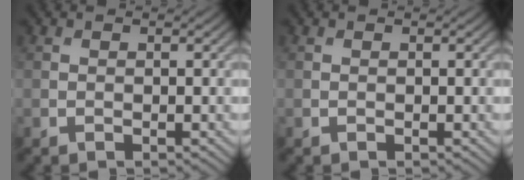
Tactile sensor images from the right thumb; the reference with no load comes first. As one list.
[{"total": 0.0}]